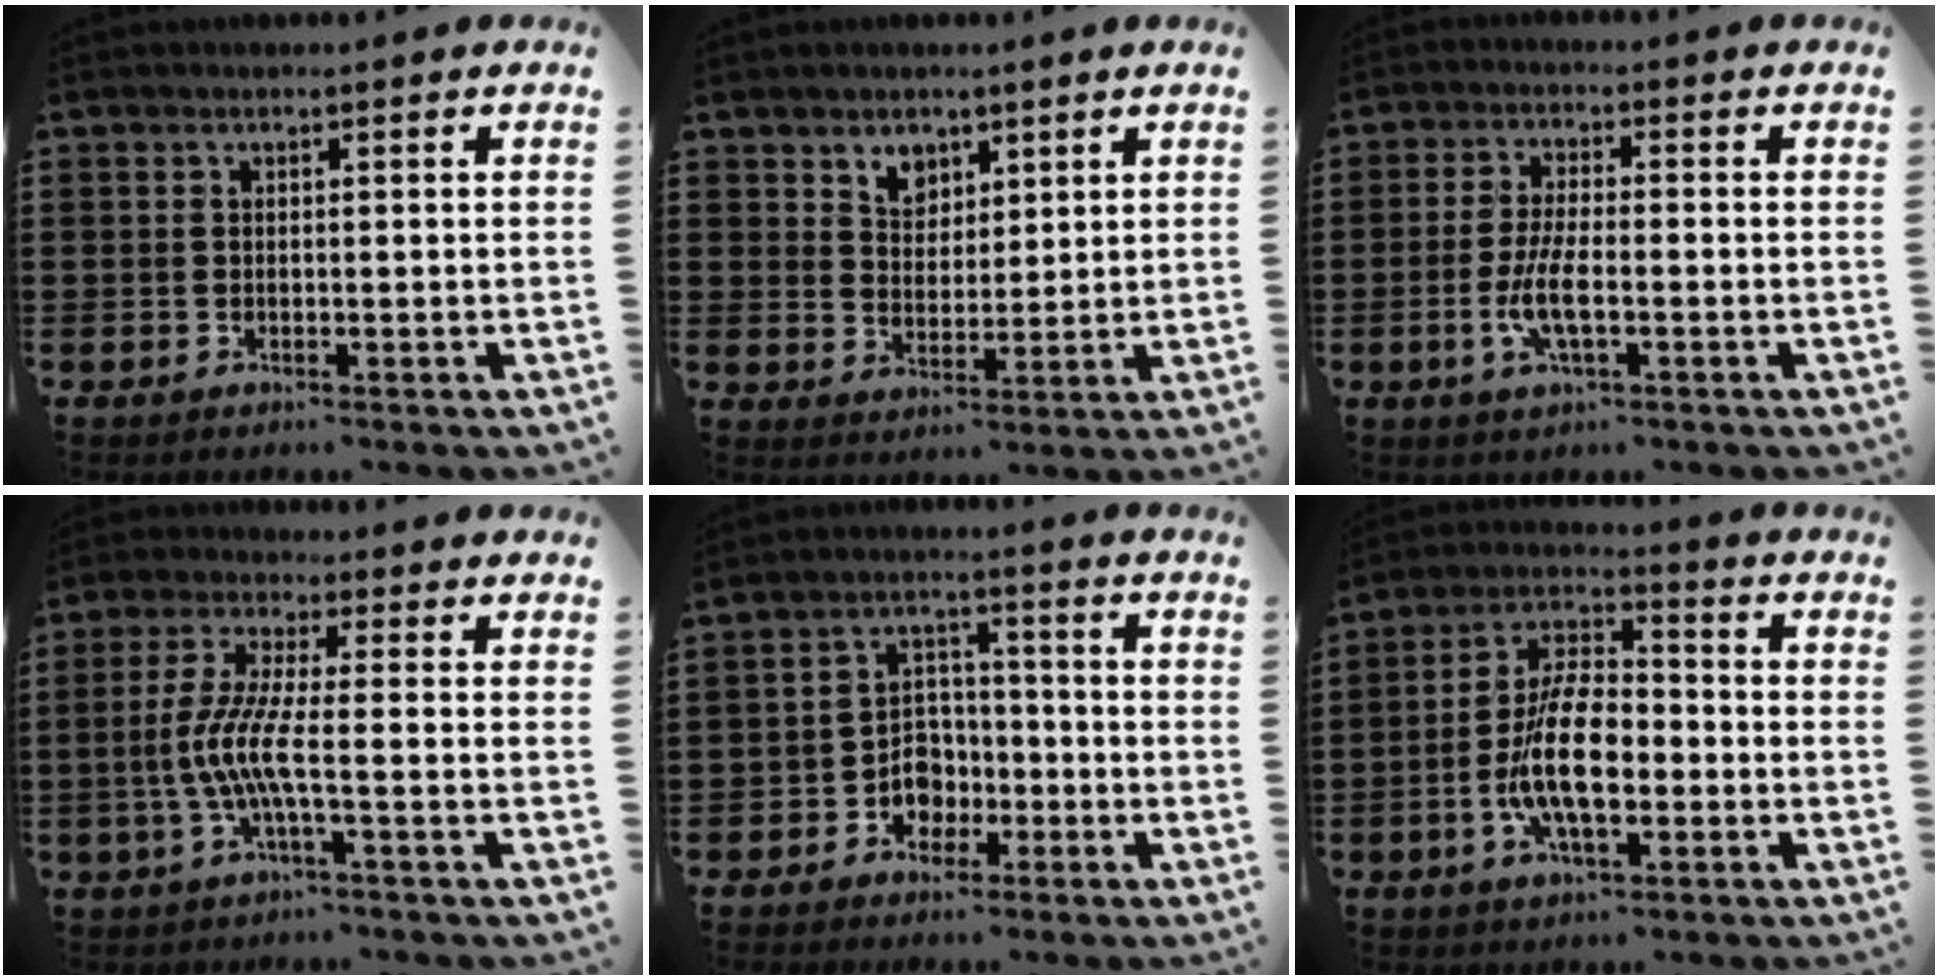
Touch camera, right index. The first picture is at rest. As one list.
[{"total": 4.1, "force": [2.9, 2.8, 0.4], "torque": [-0.024, 0.007, 0.056]}, {"total": 5.9, "force": [-1.8, 1.7, 5.4], "torque": [-0.118, -0.007, -0.039]}, {"total": 7.1, "force": [-1.9, 0.7, 6.8], "torque": [-0.162, -0.020, -0.047]}, {"total": 4.8, "force": [-2.1, 4.0, 1.7], "torque": [-0.039, 0.013, -0.041]}, {"total": 11.6, "force": [-3.0, 5.2, 9.9], "torque": [-0.219, -0.004, -0.060]}]